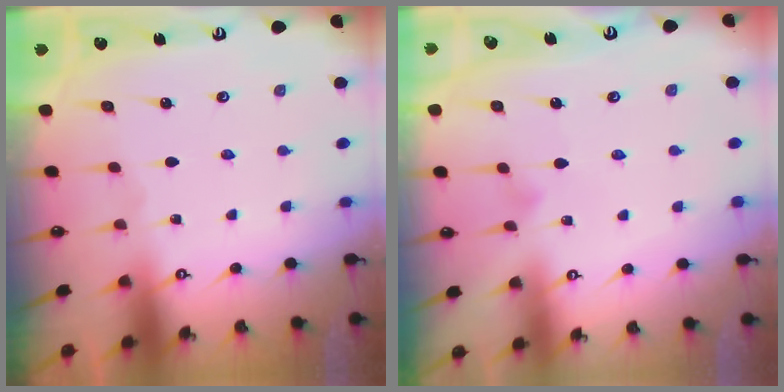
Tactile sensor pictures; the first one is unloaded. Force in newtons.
{"total": 3.4, "press": 3.4, "slide": 0.2}